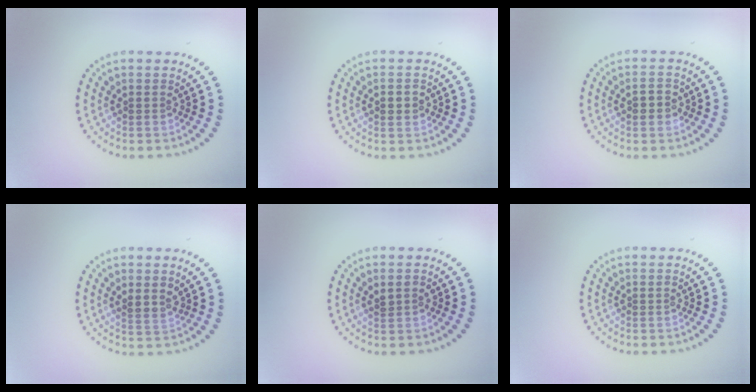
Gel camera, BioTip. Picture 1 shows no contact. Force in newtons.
{"total": 2.0, "press": 2.0, "slide": 0.1}
{"total": 1.6, "press": 1.6, "slide": 0.1}
{"total": 1.3, "press": 1.0, "slide": 0.8}
{"total": 1.1, "press": 1.1, "slide": 0.2}
{"total": 0.0}